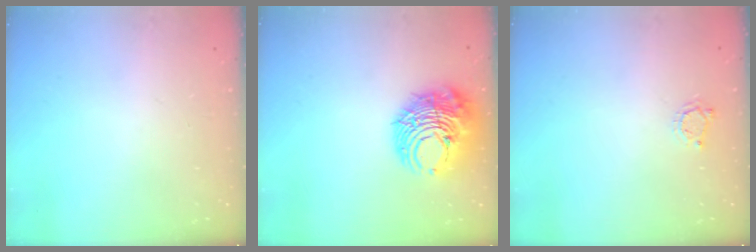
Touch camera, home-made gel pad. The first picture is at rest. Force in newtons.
{"total": 12.0, "press": 11.9, "slide": 1.5}
{"total": 3.7, "press": 3.6, "slide": 0.5}